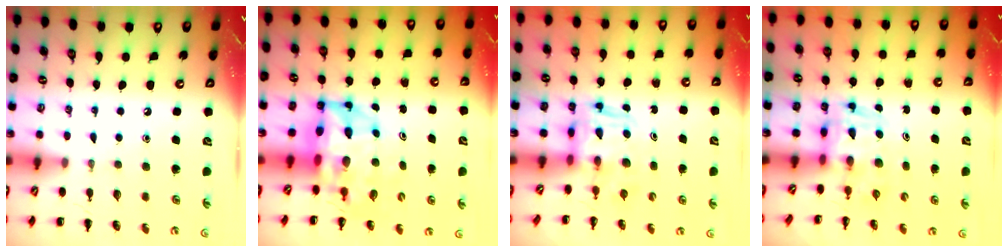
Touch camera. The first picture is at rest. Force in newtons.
{"total": 8.2, "press": 7.8, "slide": 2.5}
{"total": 2.7, "press": 2.7, "slide": 0.2}
{"total": 3.6, "press": 3.6, "slide": 0.5}